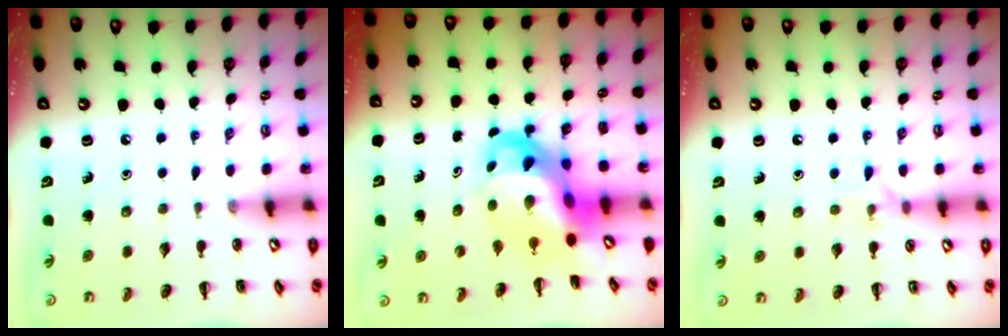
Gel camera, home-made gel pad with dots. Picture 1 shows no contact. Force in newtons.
{"total": 7.8, "press": 7.5, "slide": 2.1}
{"total": 5.7, "press": 5.7, "slide": 1.0}